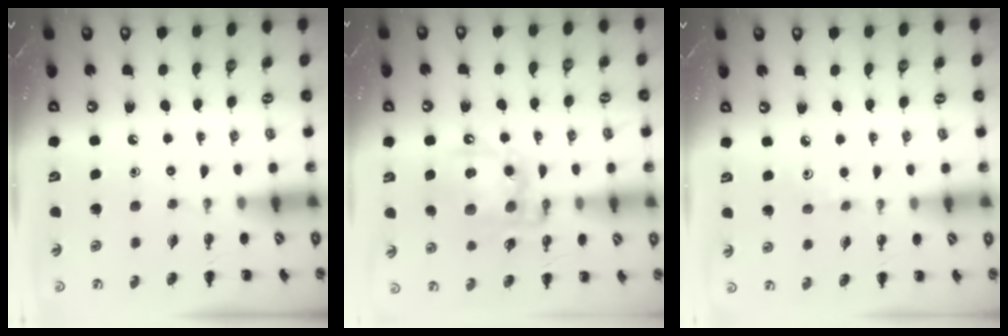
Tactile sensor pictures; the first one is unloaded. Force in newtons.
{"total": 15.7, "press": 15.4, "slide": 3.0}
{"total": 3.2, "press": 3.0, "slide": 1.2}